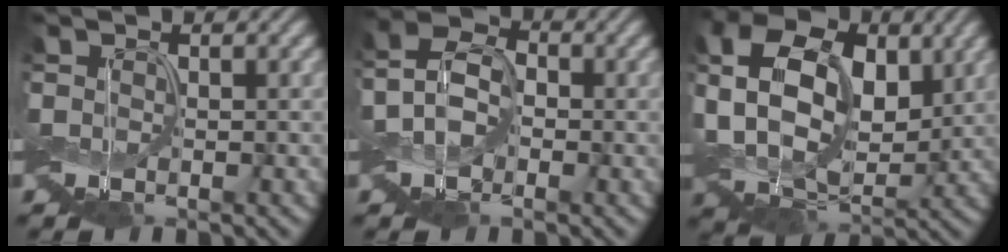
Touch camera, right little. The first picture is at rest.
{"total": 4.6, "force": [-0.5, 3.2, 3.2], "torque": [-0.076, 0.011, -0.015]}
{"total": 12.5, "force": [2.3, 8.6, 8.7], "torque": [-0.167, 0.017, 0.037]}